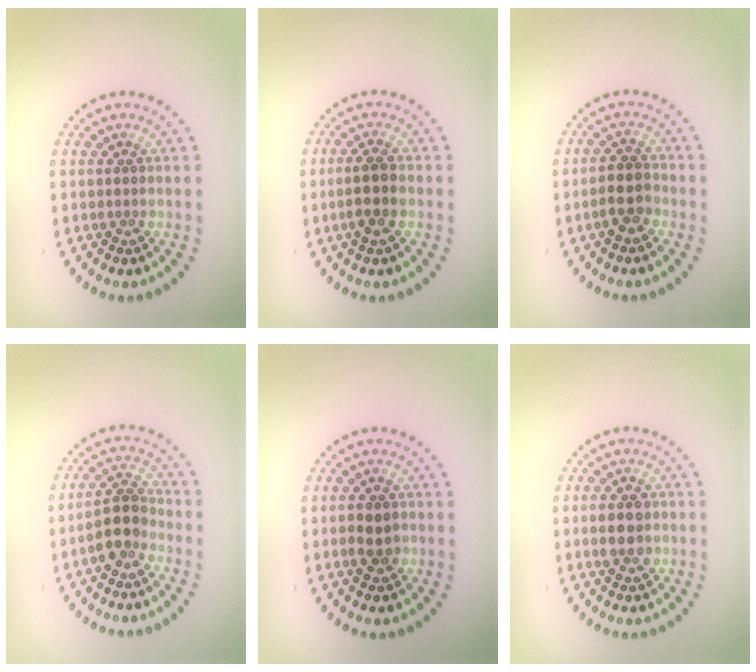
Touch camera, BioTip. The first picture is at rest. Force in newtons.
{"total": 2.7, "press": 2.5, "slide": 0.9}
{"total": 2.4, "press": 2.3, "slide": 0.8}
{"total": 3.7, "press": 3.5, "slide": 1.2}
{"total": 2.1, "press": 2.1, "slide": 0.2}
{"total": 3.0, "press": 3.0, "slide": 0.2}